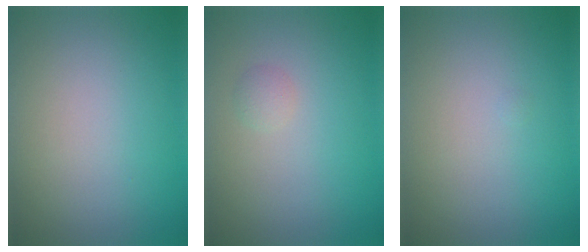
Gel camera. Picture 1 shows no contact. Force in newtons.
{"total": 0.7, "press": 0.7, "slide": 0.0}
{"total": 0.0}